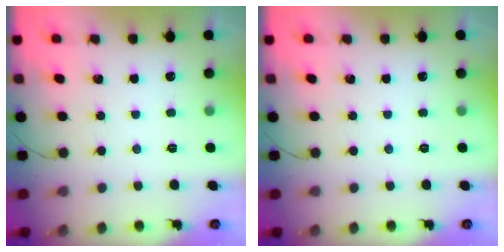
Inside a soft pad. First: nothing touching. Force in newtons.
{"total": 0.0}